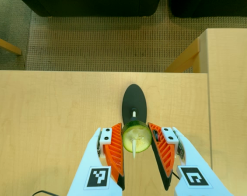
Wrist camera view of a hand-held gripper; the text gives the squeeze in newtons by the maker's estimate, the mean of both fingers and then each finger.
{"total": 10.3, "left": 10.0, "right": 10.7}